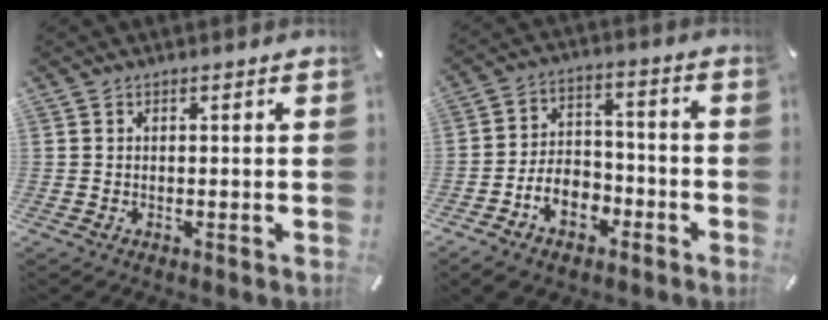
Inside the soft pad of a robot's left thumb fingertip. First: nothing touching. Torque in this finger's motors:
{"motor_torque": [0.14, 2.22, 0.65, 0.51, 0.13]}